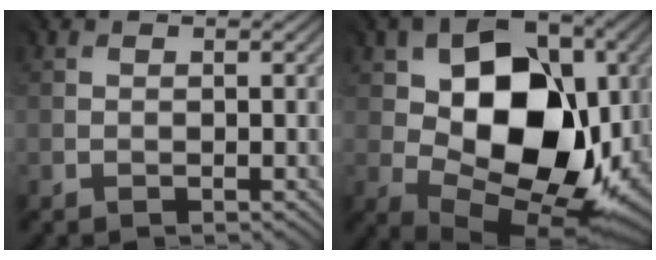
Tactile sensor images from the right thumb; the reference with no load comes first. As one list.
[{"total": 15.3, "force": [1.2, 10.4, 11.1], "torque": [-0.175, -0.012, 0.024]}]